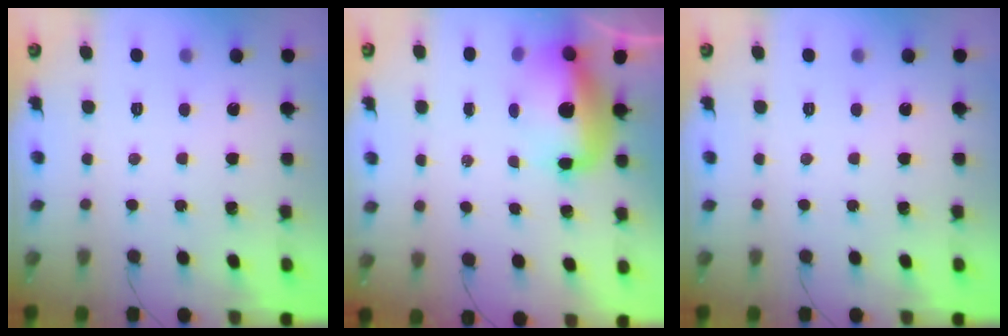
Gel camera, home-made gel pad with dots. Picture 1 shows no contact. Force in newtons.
{"total": 12.4, "press": 11.9, "slide": 3.4}
{"total": 0.0}